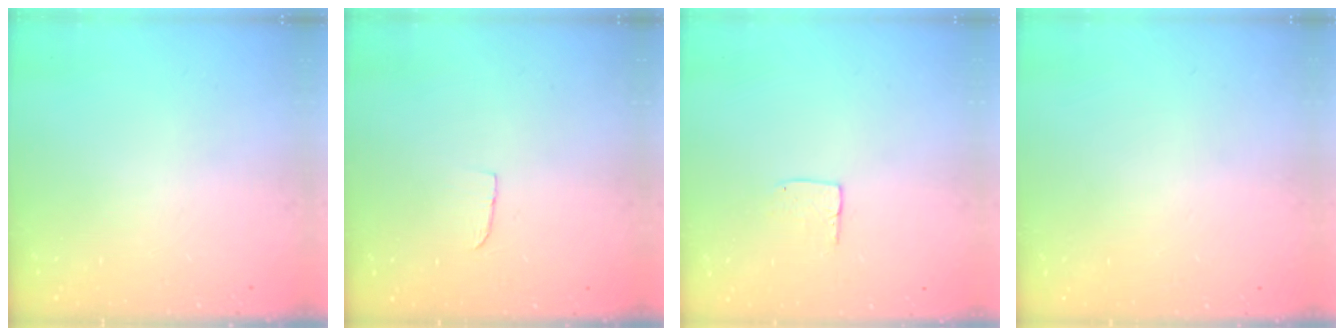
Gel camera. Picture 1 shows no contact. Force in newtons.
{"total": 4.2, "press": 4.2, "slide": 0.4}
{"total": 5.6, "press": 5.6, "slide": 0.2}
{"total": 0.0}